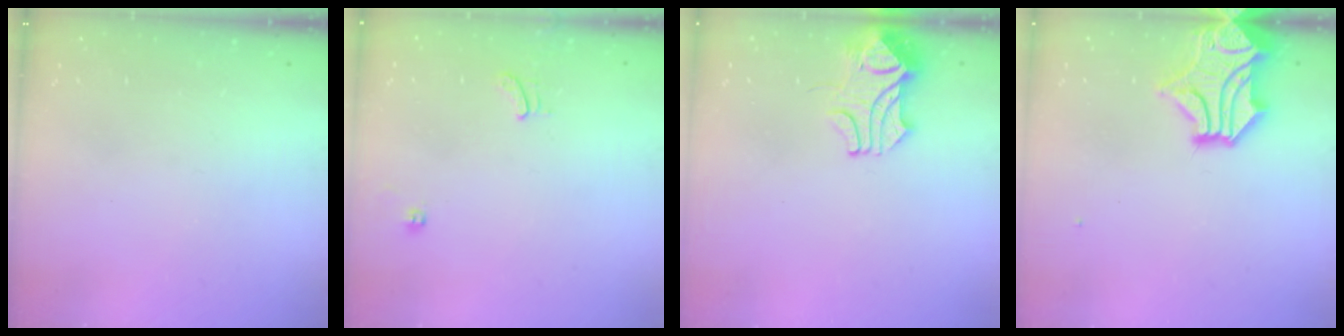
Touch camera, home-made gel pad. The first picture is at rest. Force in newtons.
{"total": 1.5, "press": 1.2, "slide": 1.0}
{"total": 2.5, "press": 2.3, "slide": 0.8}
{"total": 10.4, "press": 10.2, "slide": 2.2}